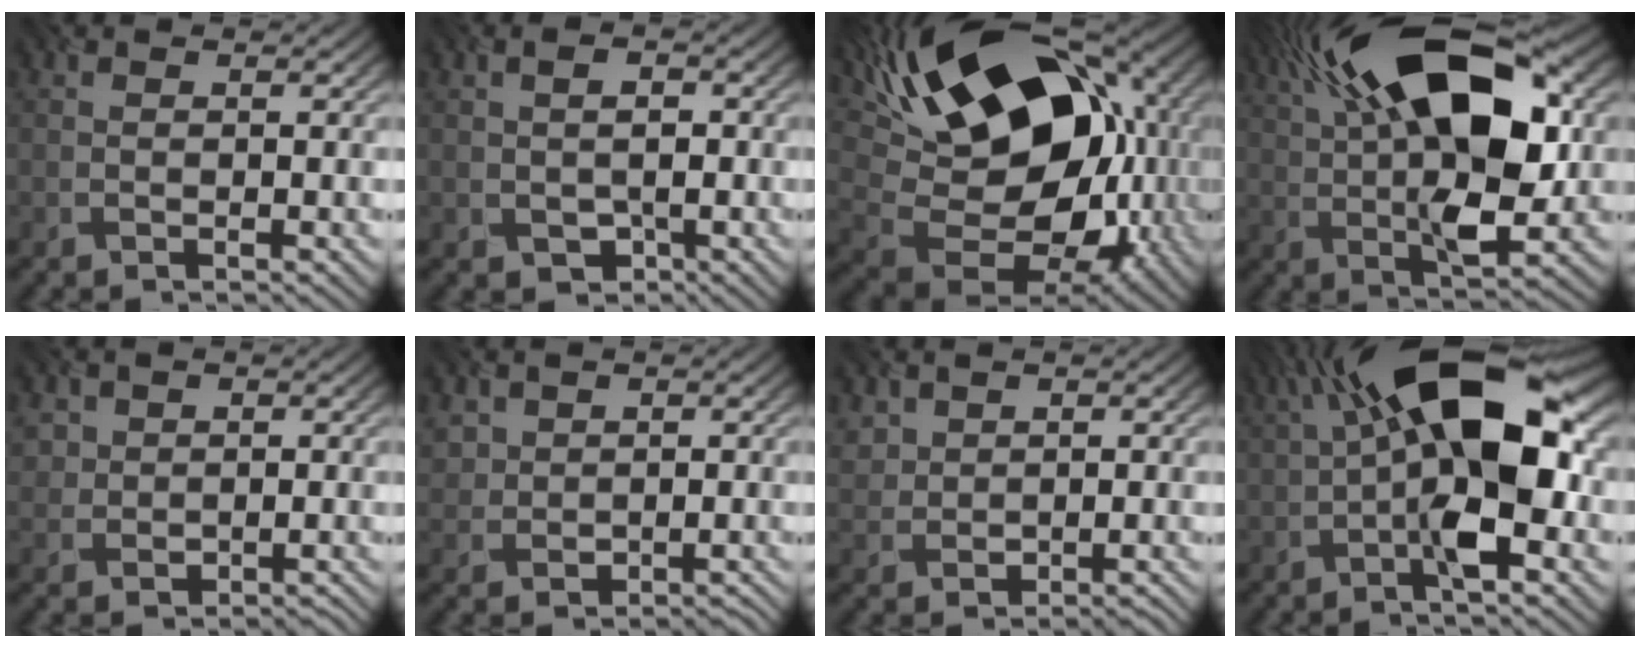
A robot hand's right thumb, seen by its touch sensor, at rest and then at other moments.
{"total": 3.6, "force": [-0.9, 2.6, 2.4], "torque": [-0.035, -0.002, -0.009]}
{"total": 20.6, "force": [5.2, 13.0, 15.1], "torque": [-0.279, 0.006, 0.102]}
{"total": 18.9, "force": [5.3, 8.4, 16.0], "torque": [-0.279, 0.046, 0.060]}
{"total": 3.3, "force": [0.5, 3.2, 0.8], "torque": [-0.018, -0.002, 0.009]}
{"total": 3.1, "force": [0.6, 2.9, 1.0], "torque": [-0.021, -0.010, 0.015]}
{"total": 2.6, "force": [0.9, 2.3, 0.7], "torque": [-0.019, -0.008, 0.020]}
{"total": 15.7, "force": [1.0, 6.4, 14.3], "torque": [-0.235, 0.033, 0.000]}